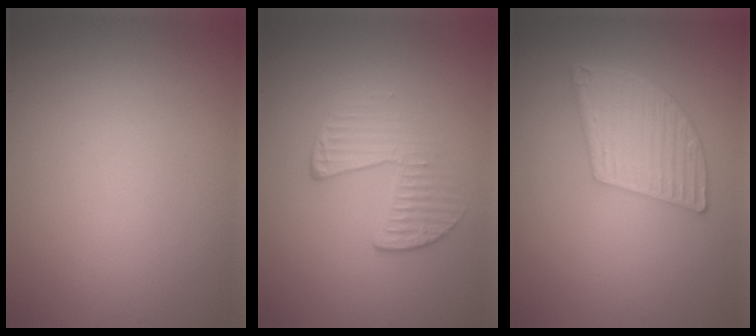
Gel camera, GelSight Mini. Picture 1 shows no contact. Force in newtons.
{"total": 2.2, "press": 1.3, "slide": 1.8}
{"total": 5.2, "press": 3.8, "slide": 3.6}